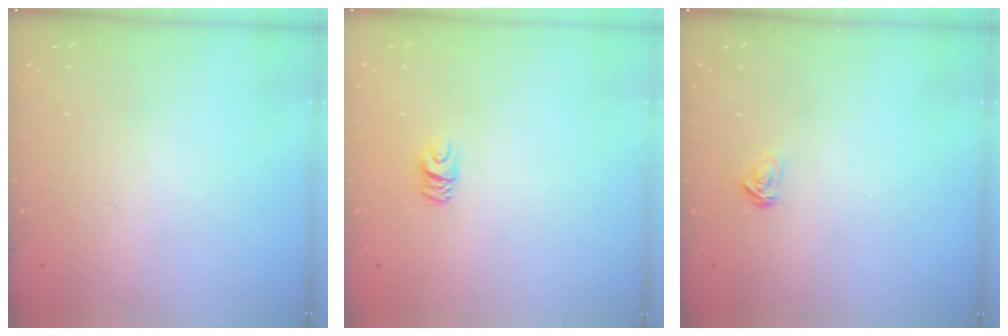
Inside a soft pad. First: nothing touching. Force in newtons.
{"total": 5.5, "press": 5.5, "slide": 0.4}
{"total": 2.3, "press": 2.3, "slide": 0.2}